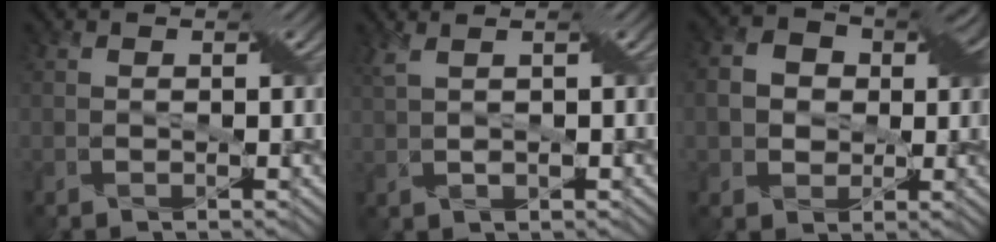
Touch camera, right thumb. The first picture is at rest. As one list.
[{"total": 2.7, "force": [1.4, 0.6, 2.3], "torque": [-0.052, 0.009, 0.023]}, {"total": 7.8, "force": [0.7, 6.7, 4.0], "torque": [-0.082, 0.011, -0.001]}]